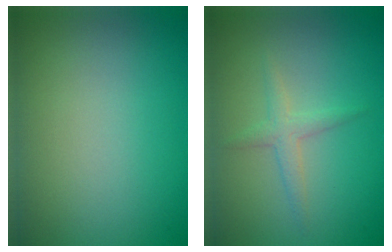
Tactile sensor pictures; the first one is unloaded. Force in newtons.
{"total": 1.5, "press": 1.5, "slide": 0.1}